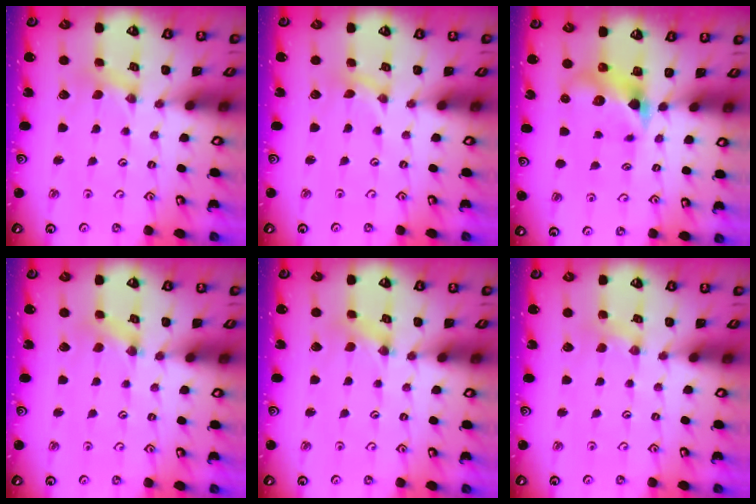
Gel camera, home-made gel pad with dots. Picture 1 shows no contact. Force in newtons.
{"total": 0.0}
{"total": 6.9, "press": 6.9, "slide": 0.9}
{"total": 1.0, "press": 1.0, "slide": 0.3}
{"total": 1.3, "press": 1.3, "slide": 0.2}
{"total": 1.7, "press": 1.7, "slide": 0.3}